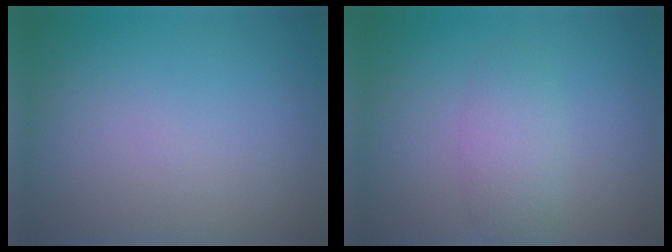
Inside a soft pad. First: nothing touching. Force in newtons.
{"total": 2.4, "press": 2.4, "slide": 0.1}